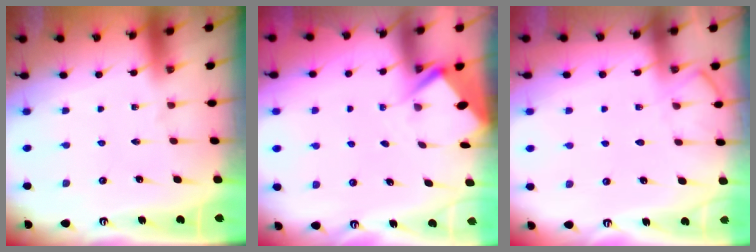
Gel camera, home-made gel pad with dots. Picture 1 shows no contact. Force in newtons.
{"total": 2.7, "press": 2.7, "slide": 0.4}
{"total": 6.4, "press": 6.4, "slide": 0.7}